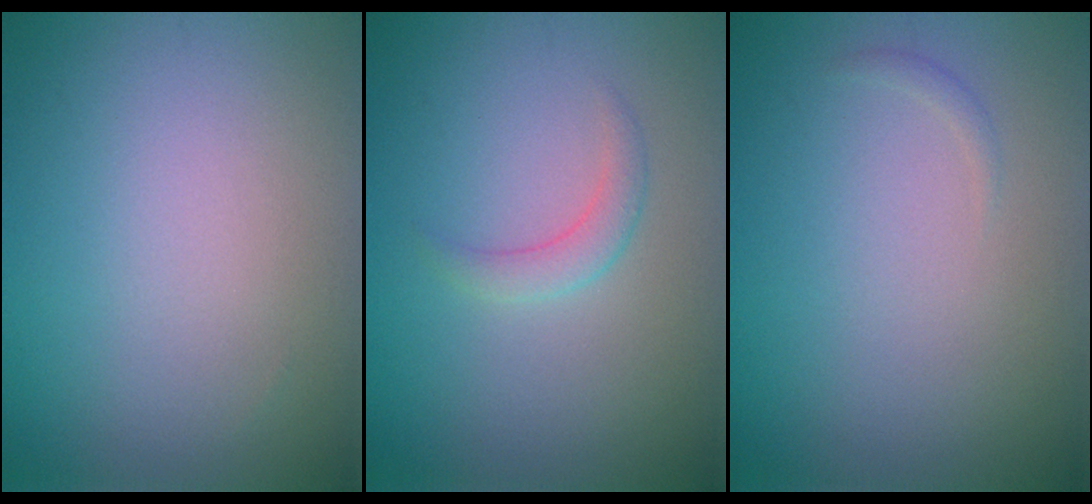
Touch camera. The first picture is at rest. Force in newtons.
{"total": 1.5, "press": 1.5, "slide": 0.0}
{"total": 0.5, "press": 0.5, "slide": 0.0}